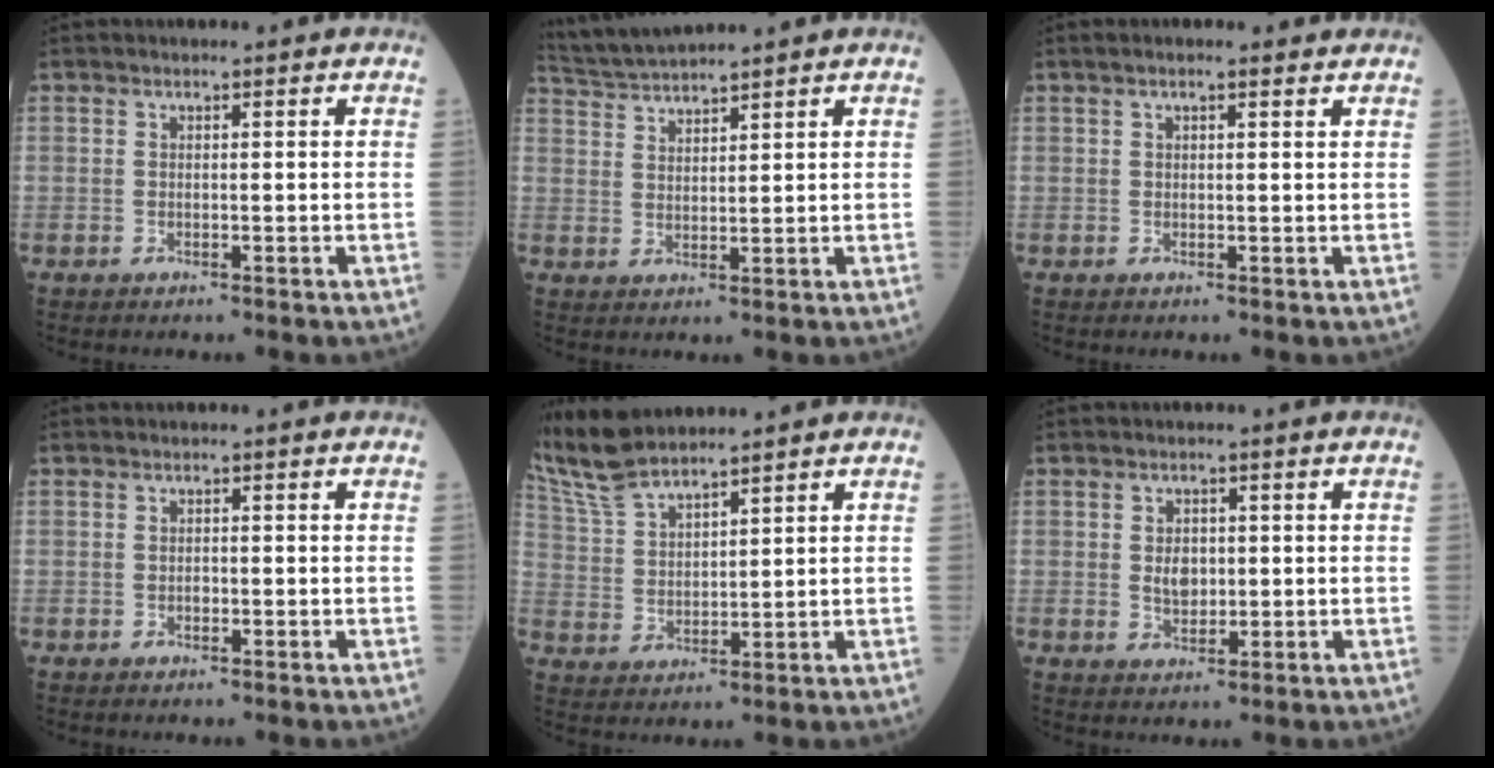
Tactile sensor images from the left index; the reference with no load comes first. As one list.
[{"total": 5.7, "force": [5.5, -1.2, 1.1], "torque": [-0.034, 0.016, 0.111]}, {"total": 2.8, "force": [2.3, 0.3, 1.7], "torque": [-0.027, 0.019, 0.031]}, {"total": 0.5, "force": [-0.2, 0.4, 0.3], "torque": [-0.005, 0.001, -0.006]}, {"total": 8.5, "force": [7.9, 0.8, 2.8], "torque": [-0.082, 0.016, 0.171]}, {"total": 3.0, "force": [0.2, 2.2, 2.1], "torque": [-0.037, 0.002, 0.009]}]